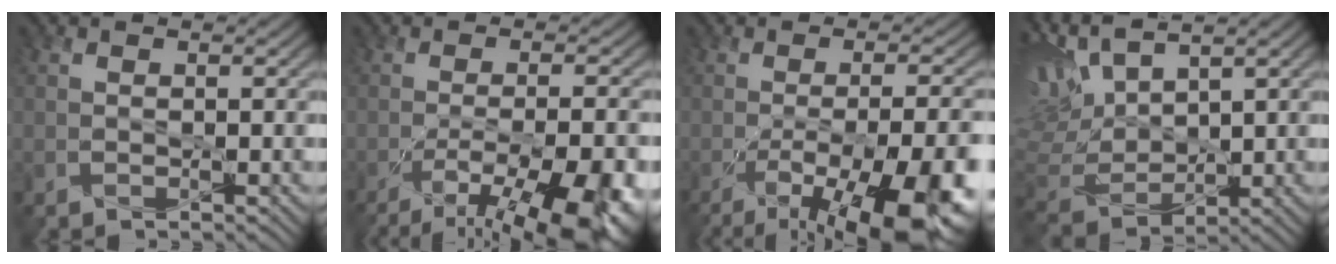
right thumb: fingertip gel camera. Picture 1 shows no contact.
{"total": 13.8, "force": [-8.6, 4.1, 10.0], "torque": [-0.147, -0.016, -0.105]}
{"total": 15.9, "force": [-8.5, 4.8, 12.6], "torque": [-0.175, -0.024, -0.115]}
{"total": 9.9, "force": [6.1, 3.7, 6.9], "torque": [-0.193, 0.019, 0.124]}